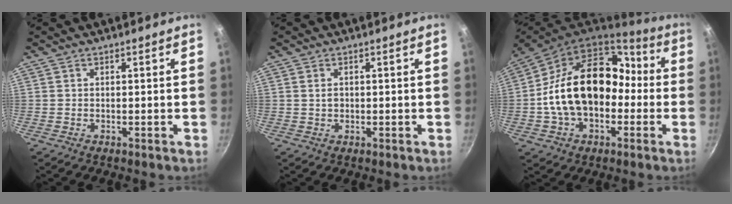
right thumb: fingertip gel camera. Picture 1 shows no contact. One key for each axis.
{"total": 1.7, "fx": 0.3, "fy": 1.3, "fz": 1.1, "tx": -0.016, "ty": 0.001, "tz": 0.006}
{"total": 22.4, "fx": -1.6, "fy": 15.7, "fz": 15.9, "tx": -0.244, "ty": 0.066, "tz": -0.028}